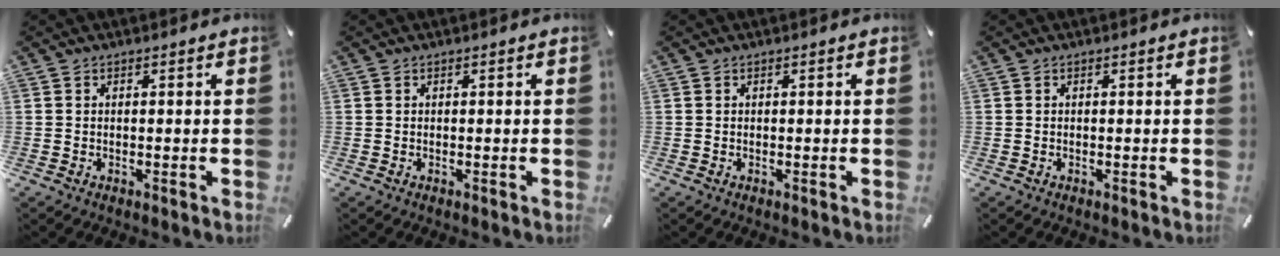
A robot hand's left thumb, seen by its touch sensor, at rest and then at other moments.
{"total": 0.0}
{"total": 0.0}
{"total": 0.0}